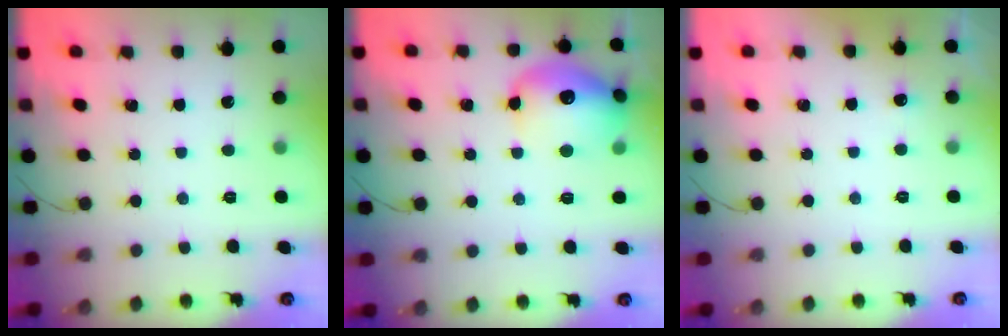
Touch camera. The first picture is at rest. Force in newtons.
{"total": 15.8, "press": 15.7, "slide": 1.8}
{"total": 2.8, "press": 2.6, "slide": 1.2}